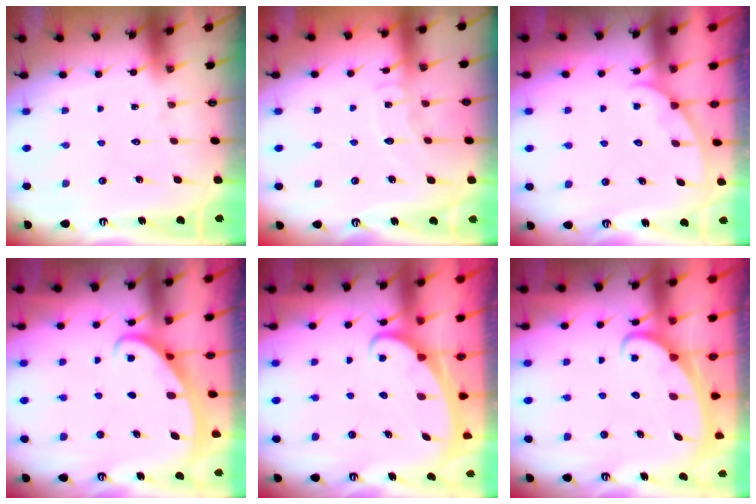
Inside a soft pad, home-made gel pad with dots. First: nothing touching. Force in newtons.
{"total": 6.7, "press": 6.7, "slide": 0.6}
{"total": 2.4, "press": 2.4, "slide": 0.3}
{"total": 2.5, "press": 2.5, "slide": 0.4}
{"total": 2.1, "press": 2.1, "slide": 0.2}
{"total": 2.6, "press": 2.6, "slide": 0.3}